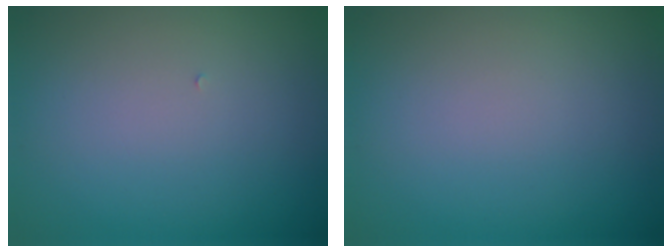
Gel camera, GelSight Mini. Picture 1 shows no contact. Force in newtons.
{"total": 0.0}